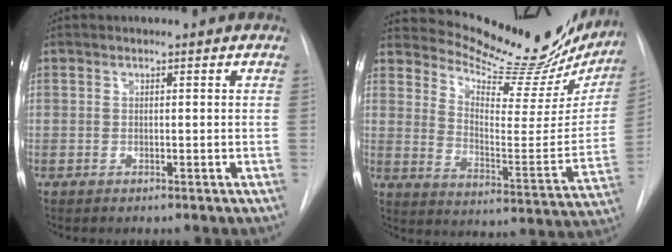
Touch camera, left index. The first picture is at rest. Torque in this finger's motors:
{"motor_torque": [1.02, -1.12, 0.05, 0.00]}